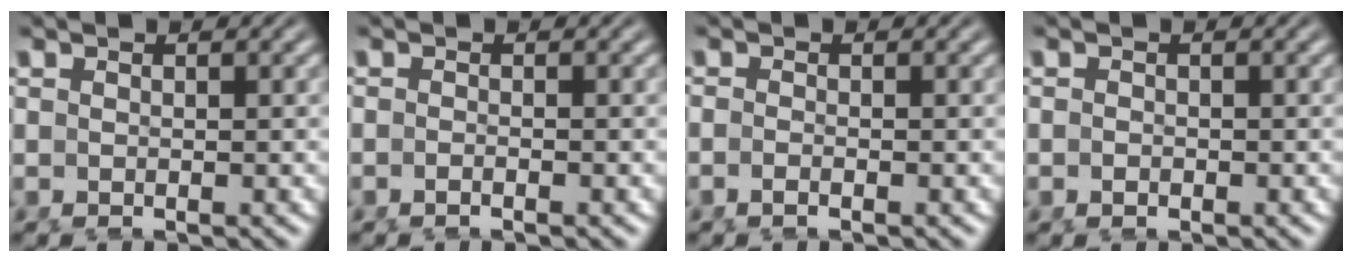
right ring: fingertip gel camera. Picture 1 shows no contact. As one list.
[{"total": 1.0, "force": [-0.9, -0.3, 0.3], "torque": [-0.004, -0.002, -0.017]}, {"total": 1.2, "force": [-1.0, -0.1, 0.6], "torque": [-0.012, -0.004, -0.017]}, {"total": 0.7, "force": [-0.6, -0.2, 0.1], "torque": [0.000, -0.010, -0.005]}]